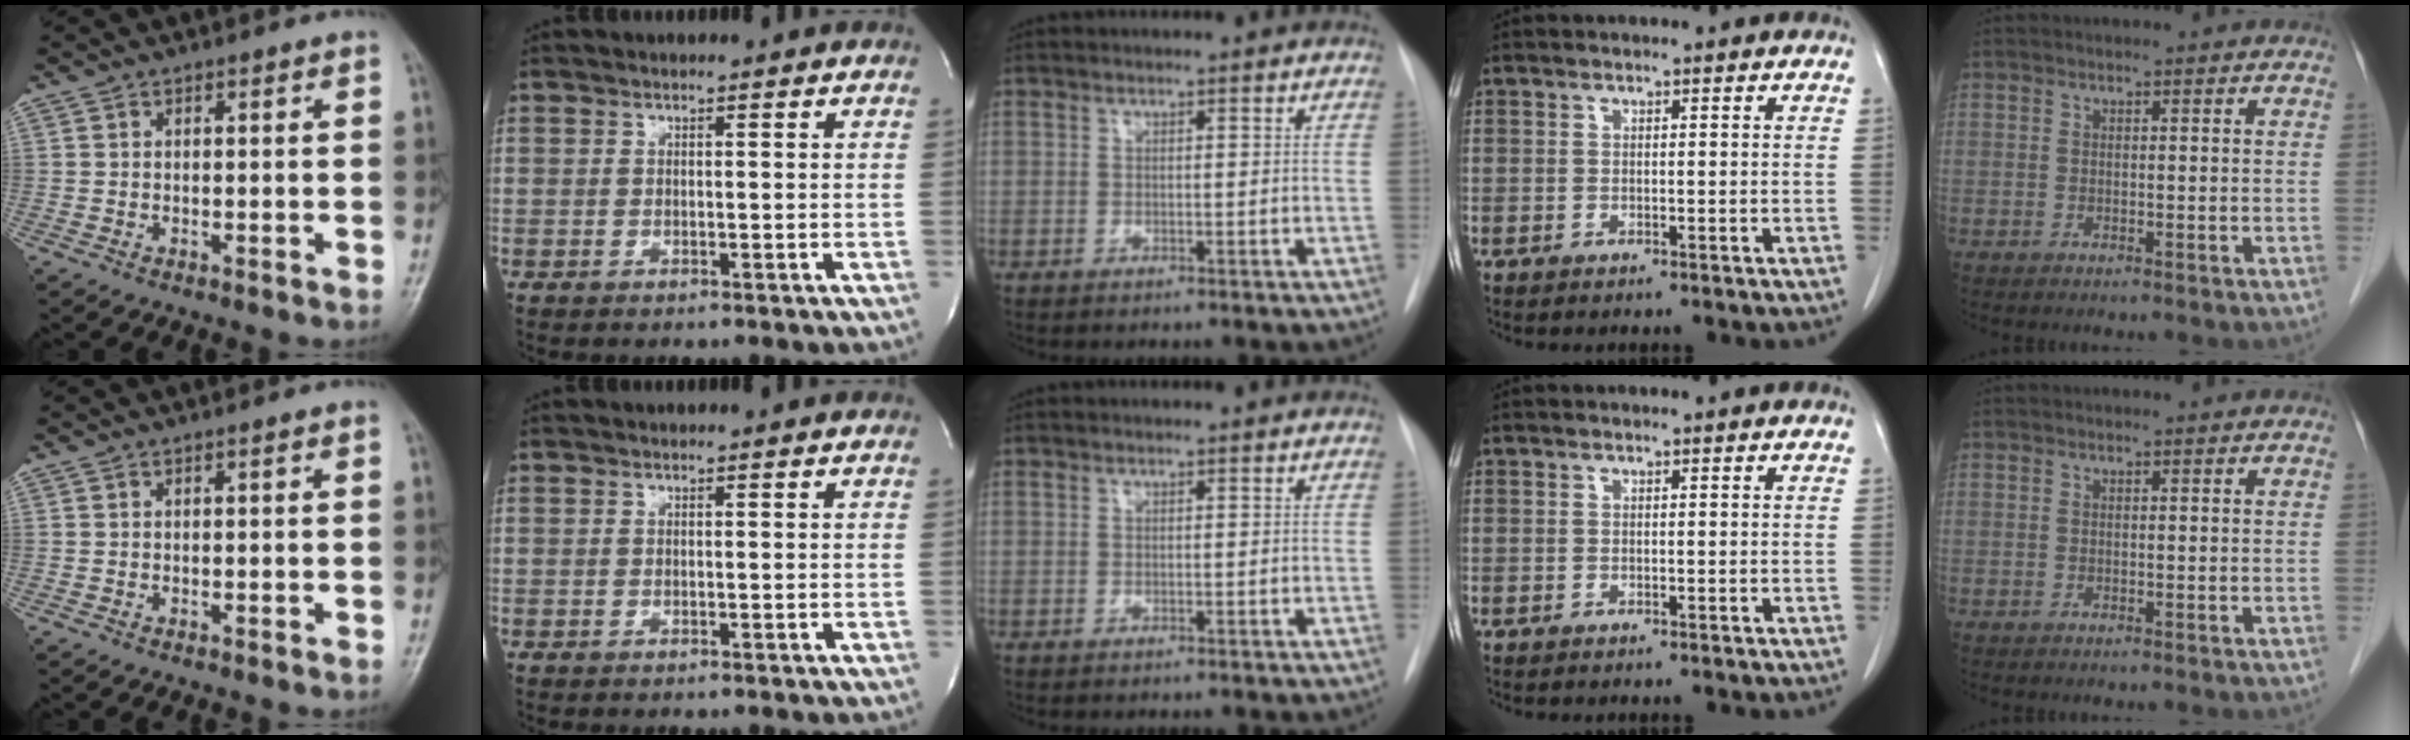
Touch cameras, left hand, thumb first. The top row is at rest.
{}